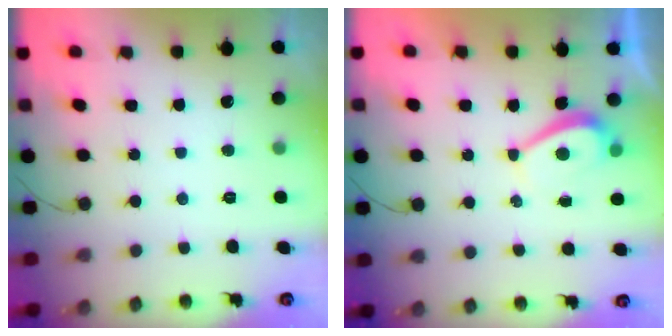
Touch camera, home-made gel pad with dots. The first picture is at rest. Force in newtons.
{"total": 2.2, "press": 2.1, "slide": 0.6}